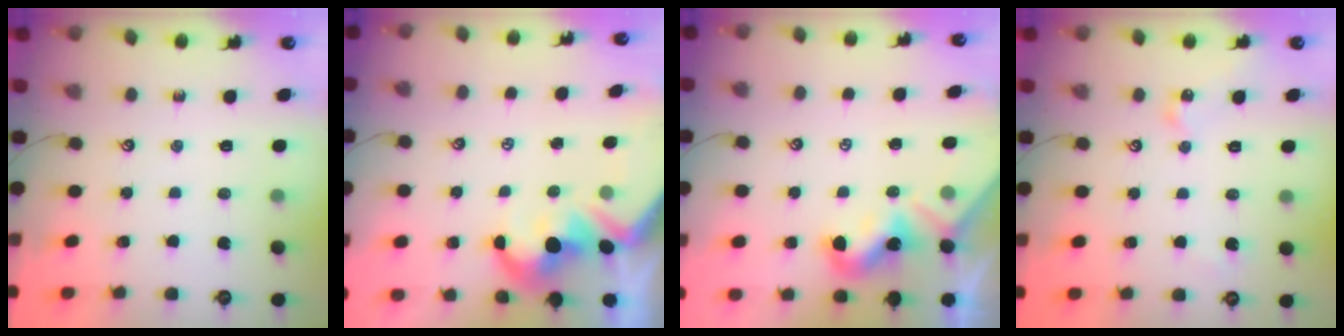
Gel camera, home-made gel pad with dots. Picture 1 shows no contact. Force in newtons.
{"total": 5.2, "press": 5.0, "slide": 1.2}
{"total": 2.1, "press": 2.0, "slide": 0.4}
{"total": 7.2, "press": 7.2, "slide": 0.6}